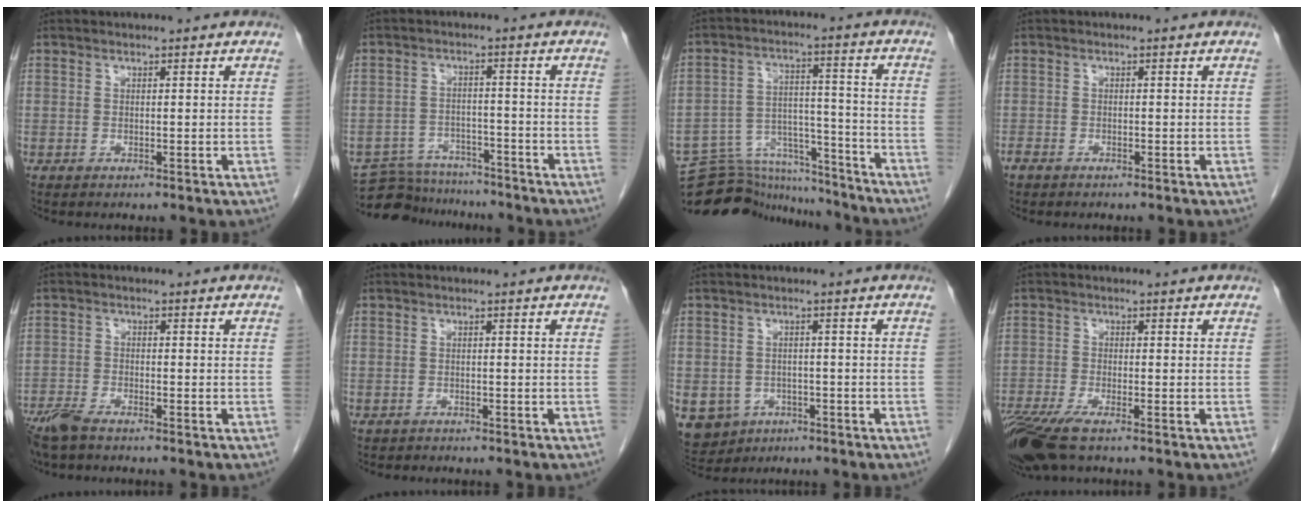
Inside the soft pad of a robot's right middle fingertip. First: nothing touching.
{"total": 10.1, "force": [-9.4, 3.3, 1.0], "torque": [-0.018, 0.009, -0.141]}
{"total": 15.4, "force": [-14.9, 3.6, 1.6], "torque": [-0.031, 0.042, -0.230]}
{"total": 1.4, "force": [-1.1, 0.6, 0.5], "torque": [-0.017, -0.002, -0.020]}
{"total": 5.0, "force": [-4.1, 1.1, 2.7], "torque": [-0.057, -0.011, -0.079]}
{"total": 0.9, "force": [-0.8, 0.4, 0.0], "torque": [-0.012, 0.000, -0.013]}
{"total": 9.3, "force": [-4.6, 7.6, 2.6], "torque": [-0.072, 0.001, -0.060]}
{"total": 8.0, "force": [-5.6, 1.5, 5.4], "torque": [-0.106, -0.018, -0.106]}